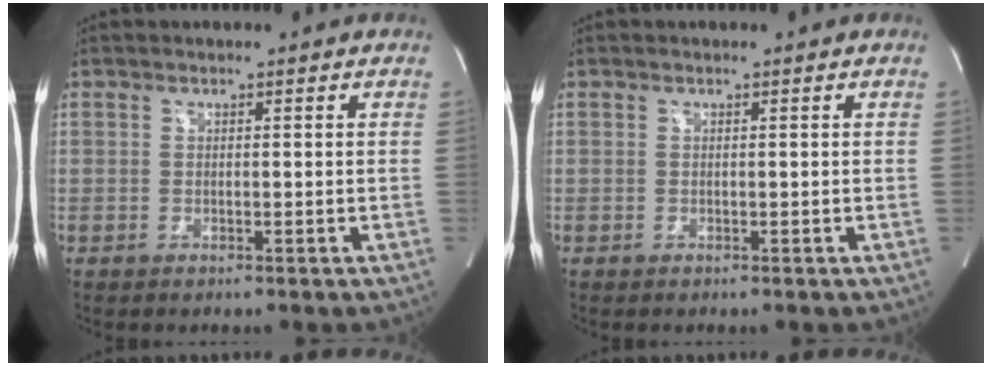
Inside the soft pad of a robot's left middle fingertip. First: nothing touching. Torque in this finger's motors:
{"motor_torque": [0.00, 0.00, 0.00, 0.00]}